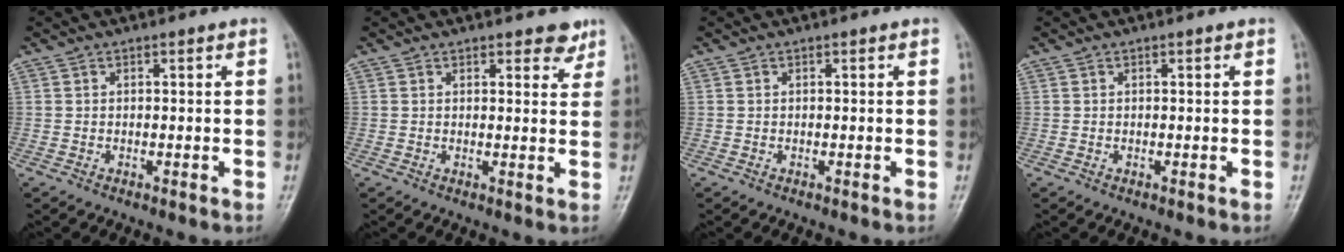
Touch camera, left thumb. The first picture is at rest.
{"total": 3.5, "force": [2.6, 1.7, 1.7], "torque": [0.005, -0.014, 0.031]}
{"total": 0.0}
{"total": 0.0}